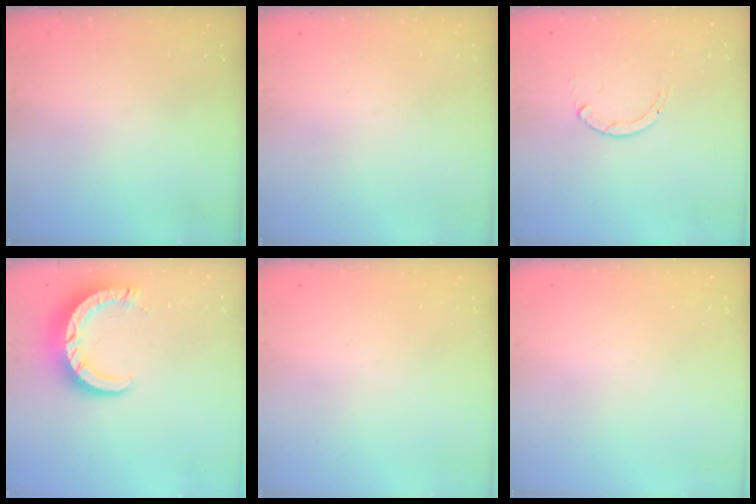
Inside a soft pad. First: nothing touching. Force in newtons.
{"total": 0.0}
{"total": 0.8, "press": 0.7, "slide": 0.1}
{"total": 8.5, "press": 8.4, "slide": 0.8}
{"total": 0.0}
{"total": 0.0}